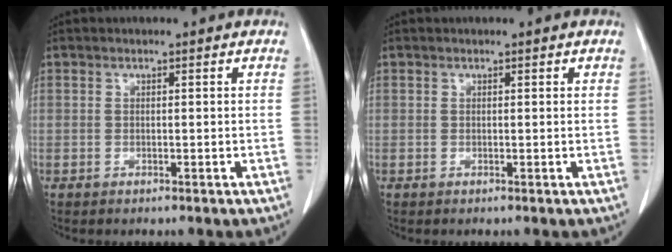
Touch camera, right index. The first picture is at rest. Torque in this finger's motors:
{"motor_torque": [0.02, -0.03, 0.00, -0.01]}